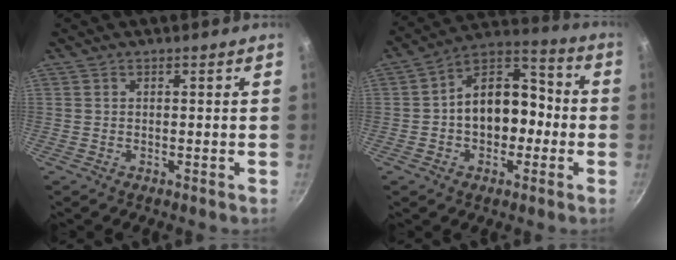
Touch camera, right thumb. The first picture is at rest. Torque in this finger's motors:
{"motor_torque": [-0.02, 0.54, 0.22, 0.16, 0.28]}